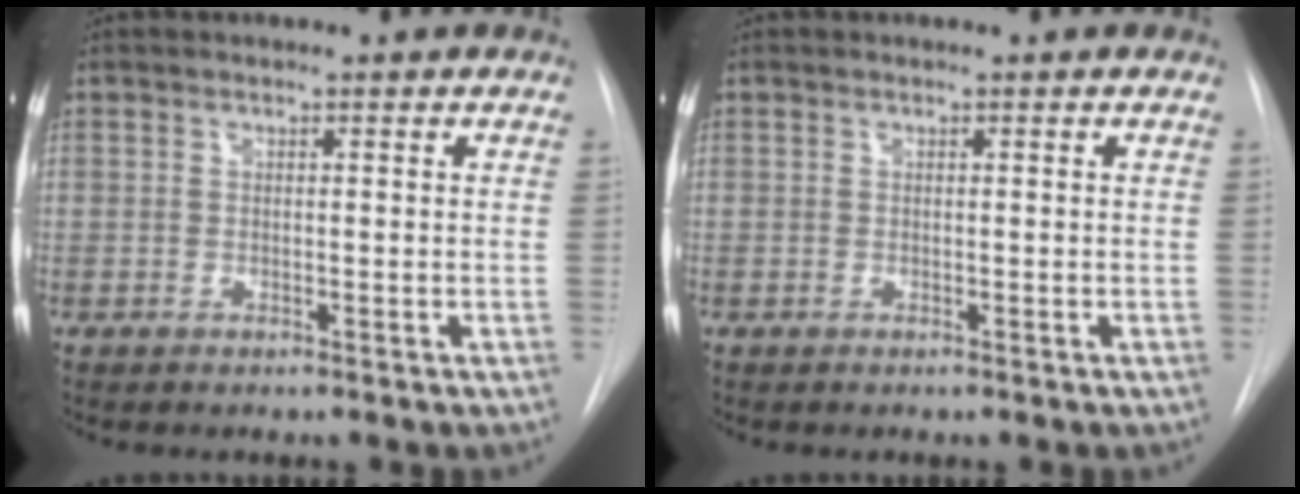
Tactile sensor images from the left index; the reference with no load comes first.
{"total": 0.0}